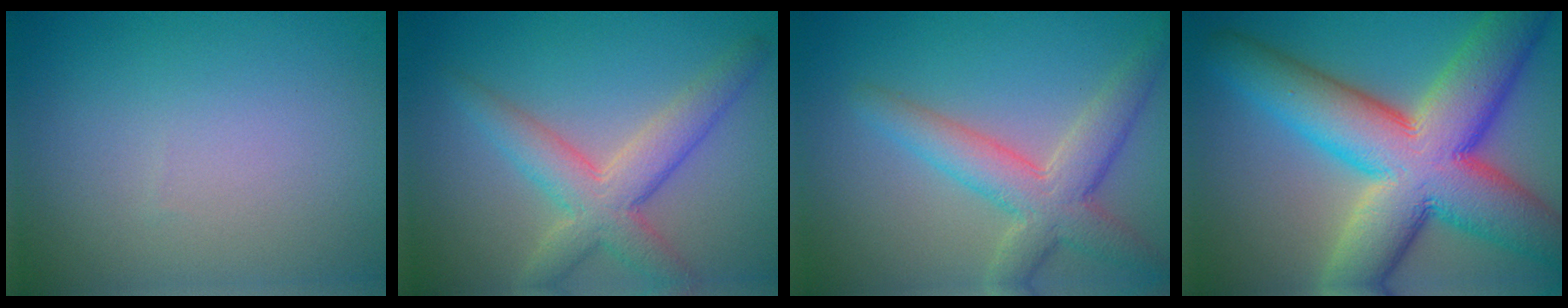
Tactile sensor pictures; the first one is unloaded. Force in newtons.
{"total": 5.0, "press": 5.0, "slide": 0.3}
{"total": 5.0, "press": 5.0, "slide": 0.2}
{"total": 14.4, "press": 14.4, "slide": 0.6}